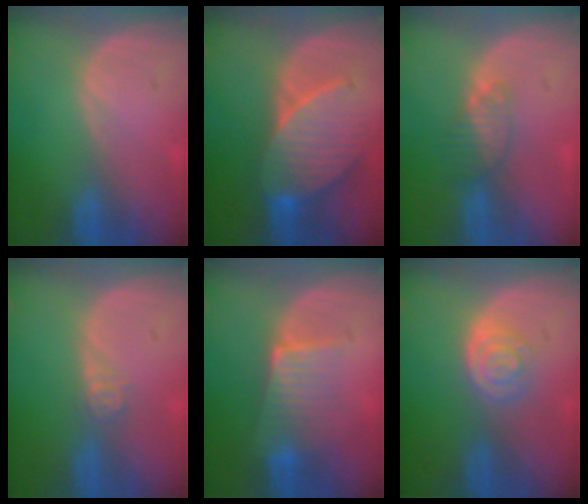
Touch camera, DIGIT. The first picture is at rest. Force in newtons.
{"total": 8.5, "press": 8.3, "slide": 1.5}
{"total": 3.3, "press": 3.1, "slide": 1.3}
{"total": 2.4, "press": 2.0, "slide": 1.3}
{"total": 6.4, "press": 5.7, "slide": 2.9}
{"total": 4.0, "press": 3.6, "slide": 1.7}